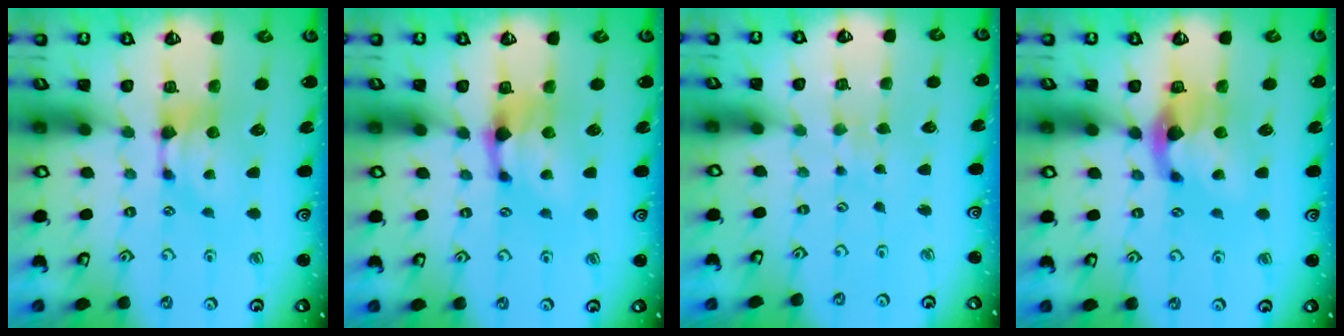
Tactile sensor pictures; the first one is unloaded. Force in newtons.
{"total": 1.4, "press": 0.9, "slide": 1.1}
{"total": 3.5, "press": 3.5, "slide": 0.3}
{"total": 3.9, "press": 3.5, "slide": 1.7}